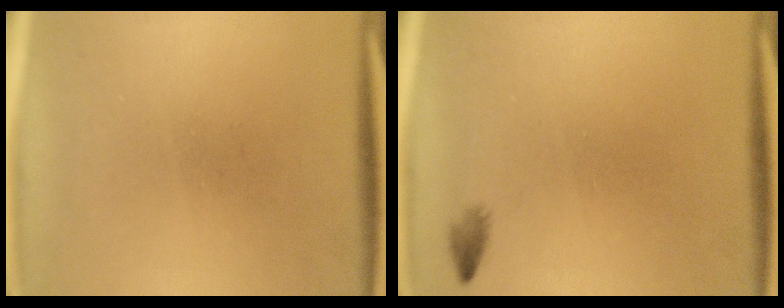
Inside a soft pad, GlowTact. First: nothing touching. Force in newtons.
{"total": 0.8}